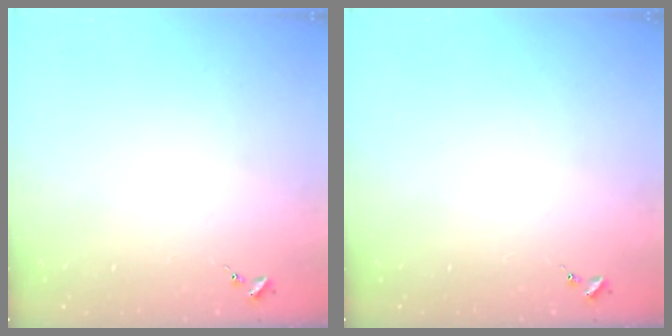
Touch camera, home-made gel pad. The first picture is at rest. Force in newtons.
{"total": 0.0}